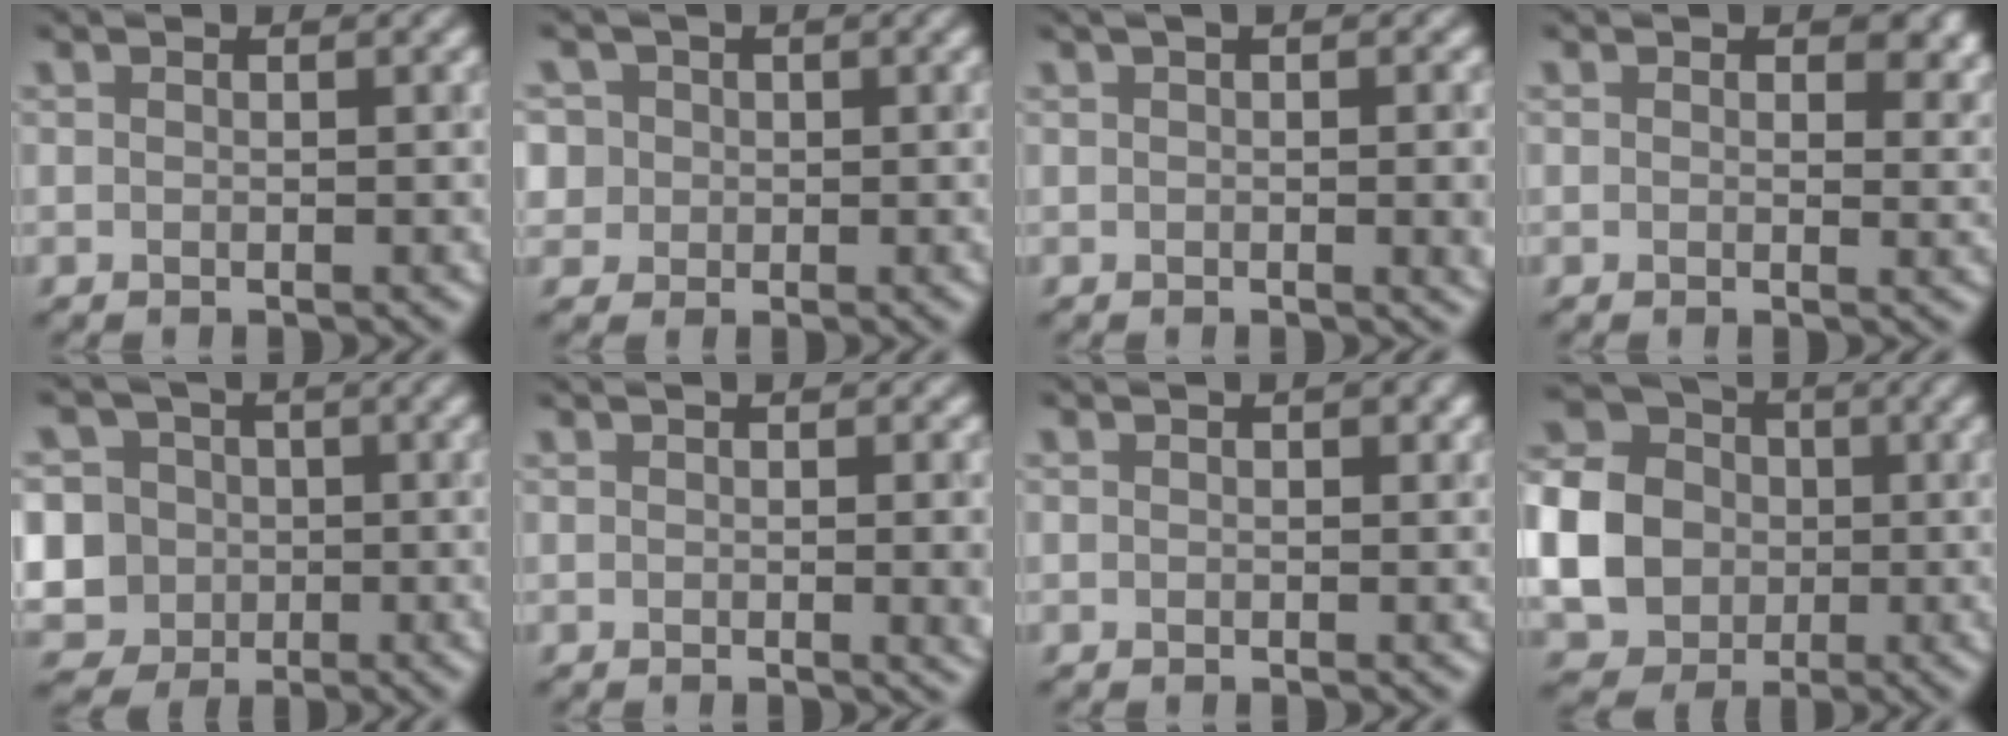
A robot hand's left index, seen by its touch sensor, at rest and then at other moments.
{"total": 5.0, "force": [1.9, 4.3, 1.9], "torque": [-0.041, 0.022, 0.015]}
{"total": 5.5, "force": [1.0, 2.1, 5.0], "torque": [-0.036, 0.009, 0.012]}
{"total": 2.7, "force": [1.1, 1.7, 1.7], "torque": [-0.020, -0.007, 0.011]}
{"total": 9.9, "force": [-0.1, 9.1, 3.8], "torque": [-0.090, 0.015, -0.039]}
{"total": 4.0, "force": [0.2, 1.4, 3.8], "torque": [-0.034, 0.004, 0.007]}
{"total": 0.9, "force": [0.3, 0.6, 0.6], "torque": [-0.003, -0.002, 0.002]}
{"total": 10.7, "force": [-0.8, 9.5, 4.9], "torque": [-0.147, -0.007, -0.032]}